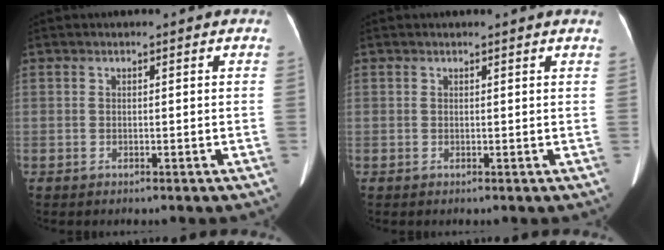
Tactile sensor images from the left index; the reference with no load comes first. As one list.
[{"total": 1.2, "force": [1.1, -0.1, 0.4], "torque": [-0.016, 0.004, 0.015]}]